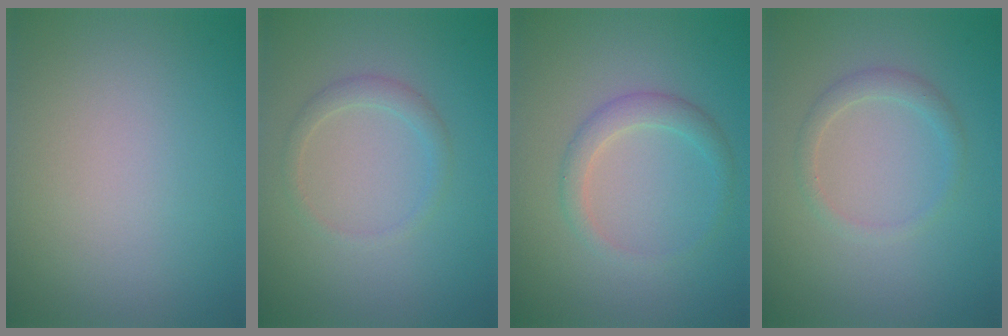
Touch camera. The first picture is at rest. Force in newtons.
{"total": 1.5, "press": 1.5, "slide": 0.2}
{"total": 2.2, "press": 2.2, "slide": 0.2}
{"total": 1.6, "press": 1.6, "slide": 0.1}